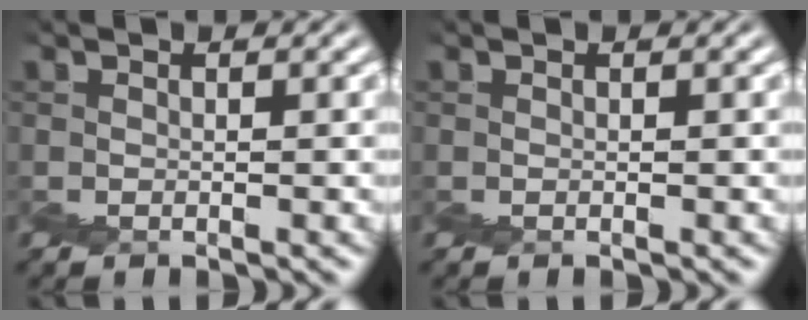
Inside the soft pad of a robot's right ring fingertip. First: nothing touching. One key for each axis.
{"total": 0.0}